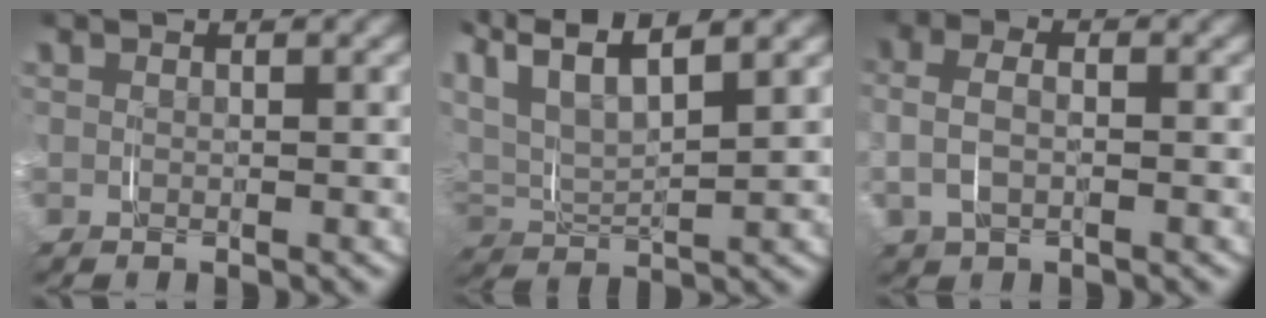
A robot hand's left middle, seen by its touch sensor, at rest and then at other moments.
{"total": 7.4, "force": [3.1, 4.5, 5.0], "torque": [-0.136, -0.009, 0.053]}
{"total": 3.4, "force": [-0.2, 2.2, 2.6], "torque": [-0.068, 0.001, -0.001]}